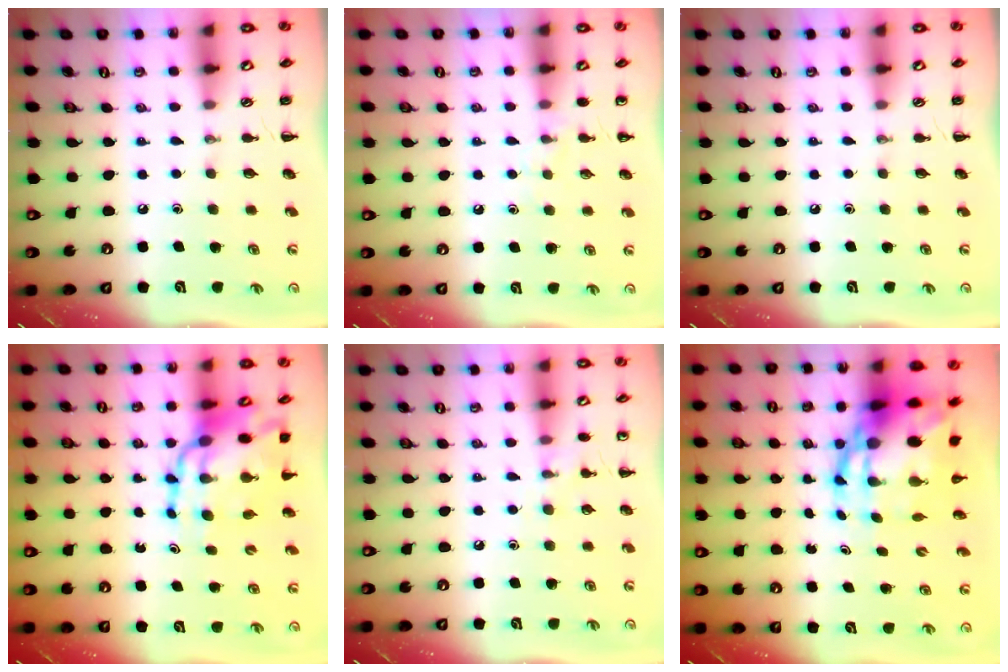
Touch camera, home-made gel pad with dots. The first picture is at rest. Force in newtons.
{"total": 5.1, "press": 4.8, "slide": 1.9}
{"total": 0.0}
{"total": 14.5, "press": 14.0, "slide": 3.7}
{"total": 7.0, "press": 6.8, "slide": 1.5}
{"total": 11.4, "press": 10.9, "slide": 3.2}